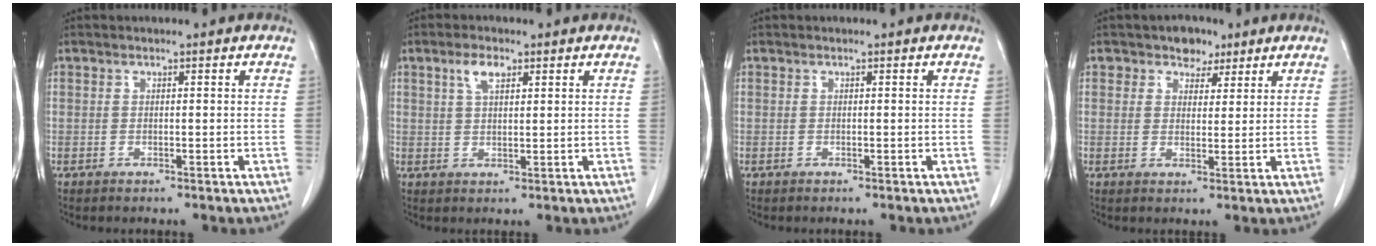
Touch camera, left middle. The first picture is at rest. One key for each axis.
{"total": 3.5, "fx": 1.8, "fy": 1.4, "fz": 2.6, "tx": -0.053, "ty": 0.007, "tz": 0.038}
{"total": 0.0}
{"total": 3.9, "fx": 2.5, "fy": 2.7, "fz": 1.1, "tx": -0.010, "ty": 0.003, "tz": 0.040}